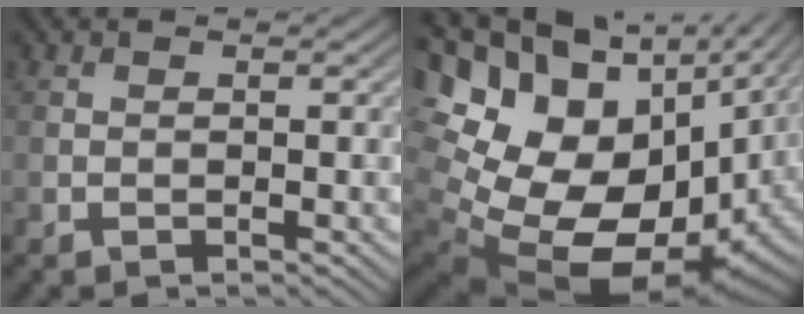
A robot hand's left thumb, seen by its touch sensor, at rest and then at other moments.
{"total": 21.2, "force": [1.2, 14.1, 15.8], "torque": [-0.302, -0.030, 0.064]}